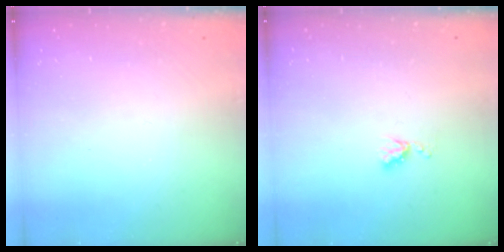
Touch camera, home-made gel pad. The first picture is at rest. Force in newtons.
{"total": 4.4, "press": 4.3, "slide": 0.5}